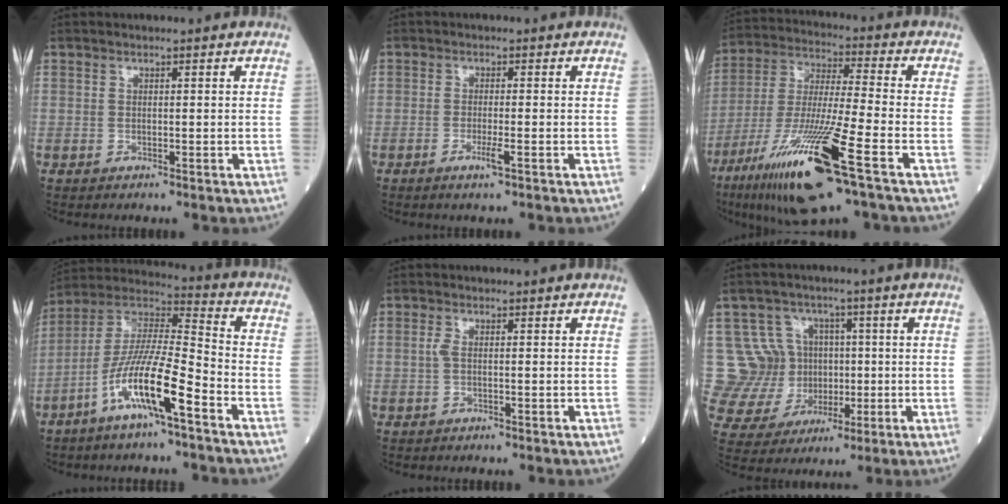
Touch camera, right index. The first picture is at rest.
{"total": 2.1, "force": [-1.0, -0.1, 1.8], "torque": [-0.038, -0.004, -0.017]}
{"total": 19.0, "force": [-9.5, 0.7, 16.4], "torque": [-0.334, -0.047, -0.173]}
{"total": 13.4, "force": [-6.5, 1.0, 11.6], "torque": [-0.232, -0.004, -0.126]}
{"total": 1.0, "force": [0.0, 0.2, 1.0], "torque": [-0.023, 0.001, -0.002]}
{"total": 10.8, "force": [1.4, 10.5, 1.8], "torque": [-0.045, 0.046, 0.045]}